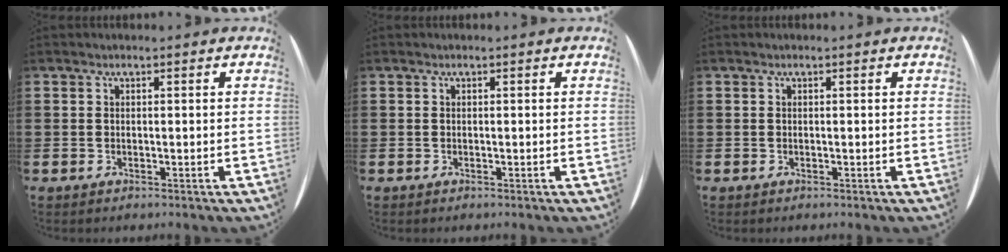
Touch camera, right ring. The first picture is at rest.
{"total": 0.0}
{"total": 0.0}